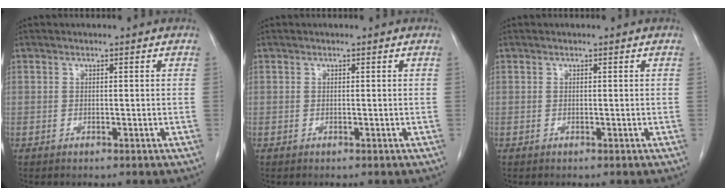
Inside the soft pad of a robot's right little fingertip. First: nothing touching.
{"total": 0.0}
{"total": 0.0}